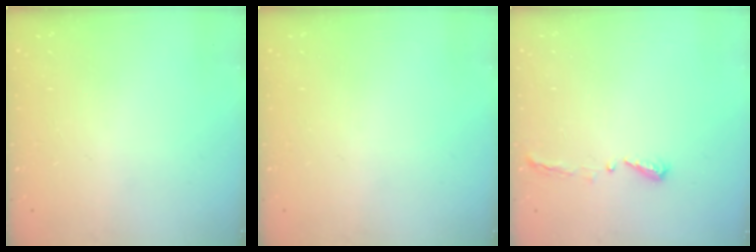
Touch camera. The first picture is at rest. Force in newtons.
{"total": 0.0}
{"total": 4.4, "press": 4.3, "slide": 0.6}